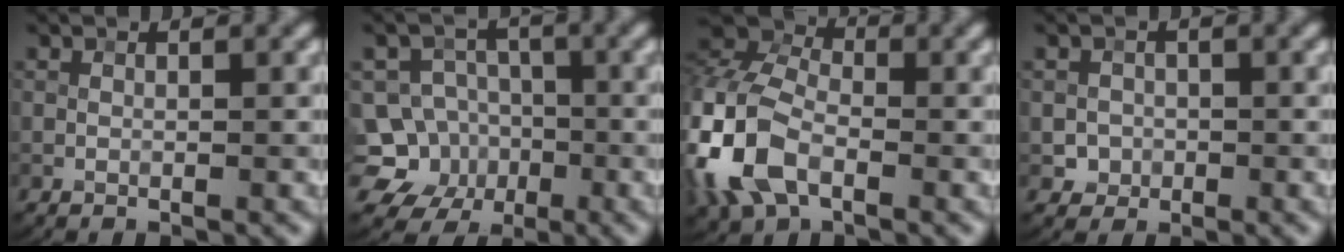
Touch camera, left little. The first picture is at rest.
{"total": 8.8, "force": [-3.2, 8.0, 1.9], "torque": [-0.027, 0.010, -0.079]}
{"total": 9.5, "force": [-3.2, 5.9, 6.8], "torque": [-0.177, 0.000, -0.081]}
{"total": 1.4, "force": [-0.3, 1.4, 0.1], "torque": [0.011, -0.003, 0.001]}